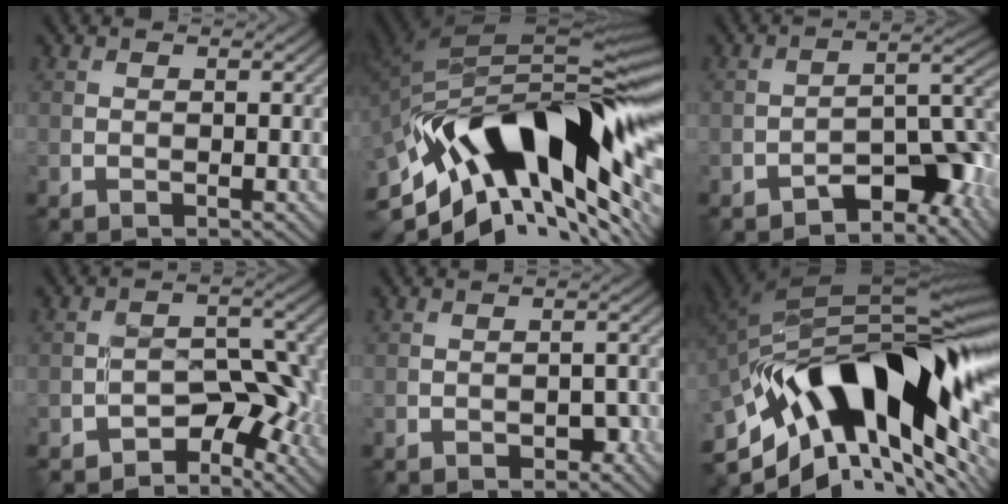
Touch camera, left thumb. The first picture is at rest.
{"total": 19.2, "force": [-5.6, 8.3, 16.4], "torque": [-0.275, 0.009, -0.110]}
{"total": 7.9, "force": [-5.4, 2.6, 5.2], "torque": [-0.067, 0.016, -0.094]}
{"total": 5.7, "force": [-3.3, 3.0, 3.5], "torque": [-0.031, 0.008, -0.055]}
{"total": 2.2, "force": [-1.1, 1.1, 1.6], "torque": [-0.020, 0.000, -0.016]}
{"total": 19.2, "force": [-4.7, 8.7, 16.4], "torque": [-0.269, 0.012, -0.088]}